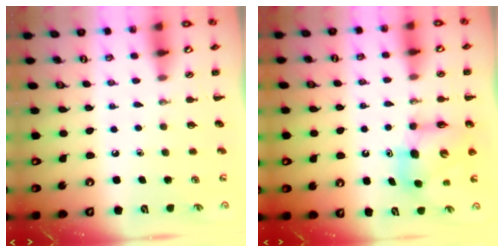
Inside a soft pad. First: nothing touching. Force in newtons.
{"total": 7.0, "press": 6.9, "slide": 1.0}